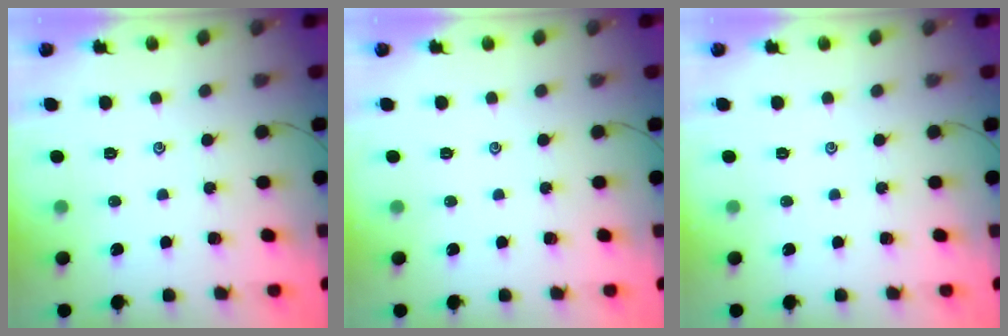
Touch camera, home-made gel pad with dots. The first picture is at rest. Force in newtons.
{"total": 0.0}
{"total": 0.0}